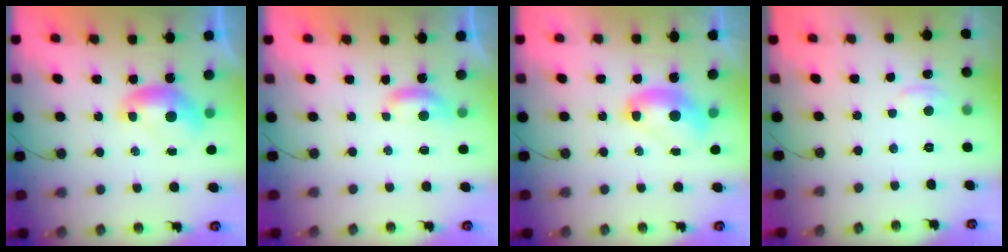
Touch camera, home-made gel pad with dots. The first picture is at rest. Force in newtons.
{"total": 2.5, "press": 2.5, "slide": 0.4}
{"total": 2.7, "press": 2.7, "slide": 0.1}
{"total": 1.2, "press": 1.0, "slide": 0.8}